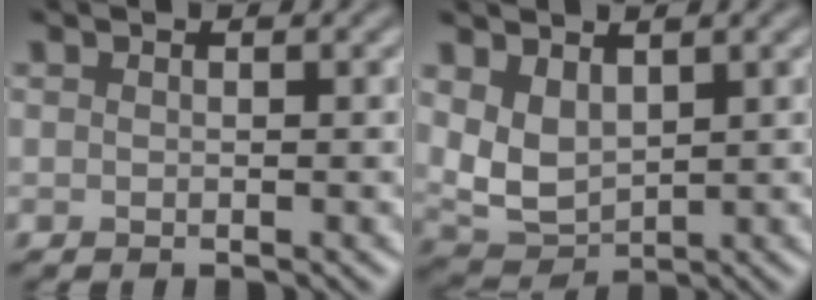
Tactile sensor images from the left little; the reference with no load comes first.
{"total": 3.9, "force": [1.3, 2.5, 2.7], "torque": [-0.065, -0.006, 0.033]}